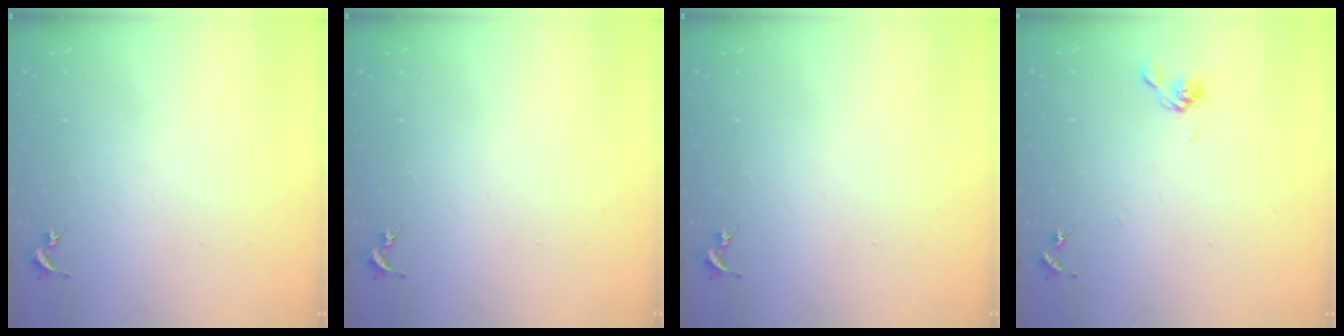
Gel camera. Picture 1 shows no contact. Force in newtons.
{"total": 0.0}
{"total": 0.0}
{"total": 4.8, "press": 4.7, "slide": 0.8}